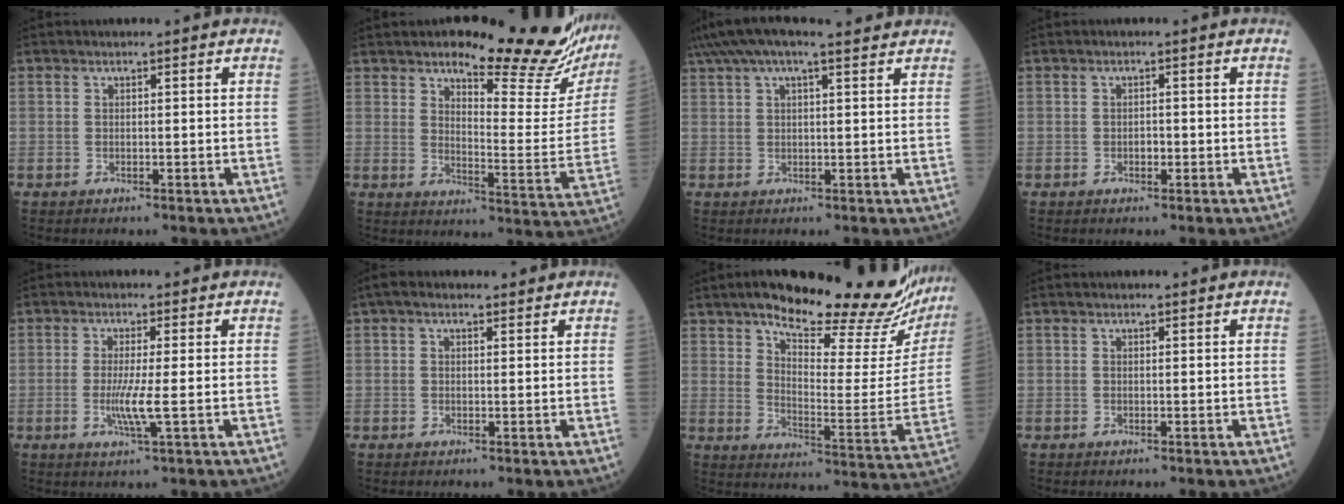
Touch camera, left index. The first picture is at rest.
{"total": 20.3, "force": [17.8, 3.8, 9.1], "torque": [-0.110, -0.083, 0.210]}
{"total": 10.6, "force": [8.4, 2.0, 6.1], "torque": [-0.114, 0.055, 0.127]}
{"total": 1.0, "force": [-0.3, 0.6, 0.8], "torque": [-0.014, 0.002, -0.006]}
{"total": 3.9, "force": [-0.6, -0.5, 3.8], "torque": [-0.087, -0.011, -0.012]}
{"total": 3.2, "force": [2.3, 1.4, 1.7], "torque": [-0.034, 0.031, 0.036]}
{"total": 26.3, "force": [22.4, 4.8, 12.8], "torque": [-0.176, -0.063, 0.283]}
{"total": 0.5, "force": [0.5, 0.0, 0.2], "torque": [-0.009, 0.003, 0.006]}